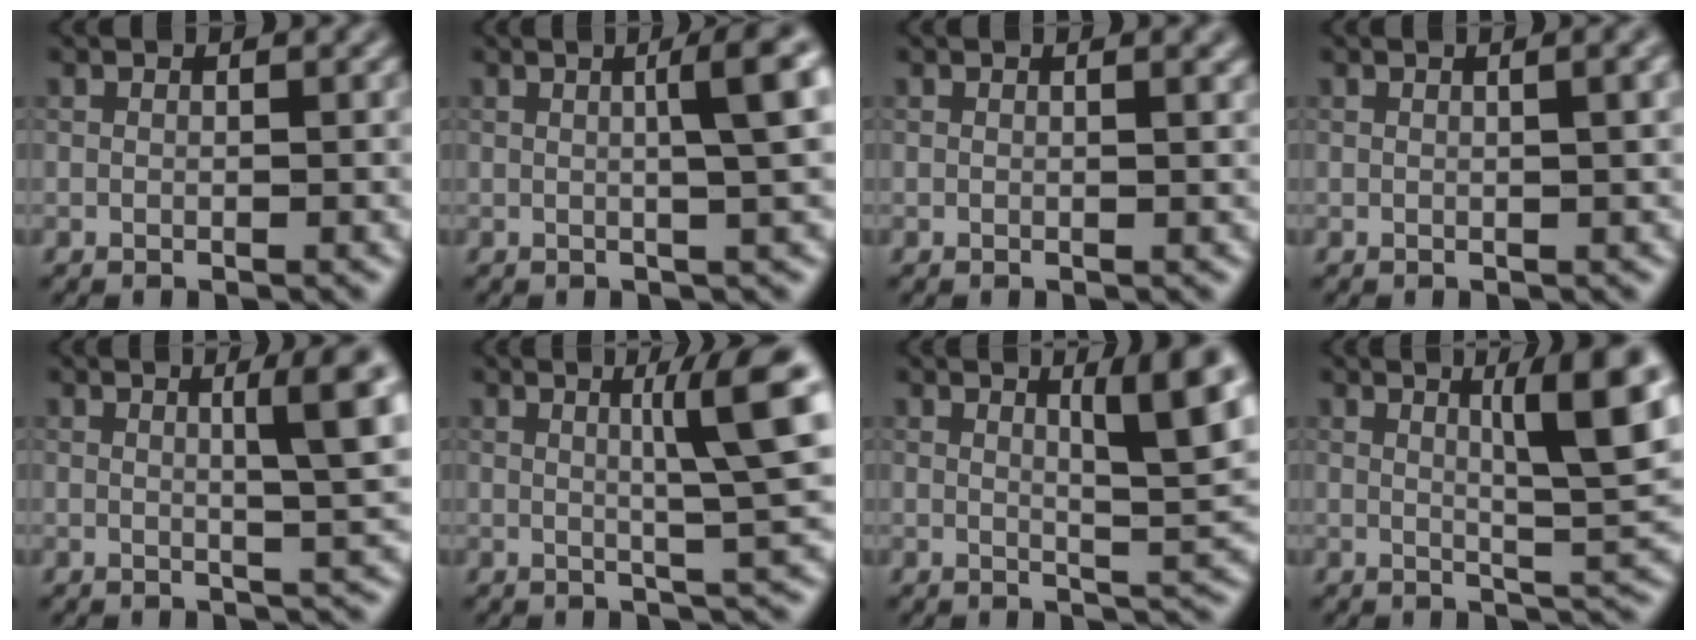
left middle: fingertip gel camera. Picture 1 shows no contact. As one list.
[{"total": 5.1, "force": [1.0, 0.9, 4.9], "torque": [-0.058, 0.017, 0.013]}, {"total": 1.2, "force": [0.6, 0.4, 0.9], "torque": [-0.006, 0.004, 0.007]}, {"total": 3.1, "force": [1.0, 1.1, 2.7], "torque": [-0.023, 0.008, 0.007]}, {"total": 5.5, "force": [1.5, 1.0, 5.2], "torque": [-0.063, 0.009, 0.022]}, {"total": 6.6, "force": [1.7, 0.8, 6.4], "torque": [-0.086, 0.010, 0.028]}, {"total": 6.1, "force": [2.4, 1.0, 5.5], "torque": [-0.069, -0.001, 0.038]}, {"total": 7.2, "force": [2.4, 1.1, 6.8], "torque": [-0.086, 0.002, 0.039]}]